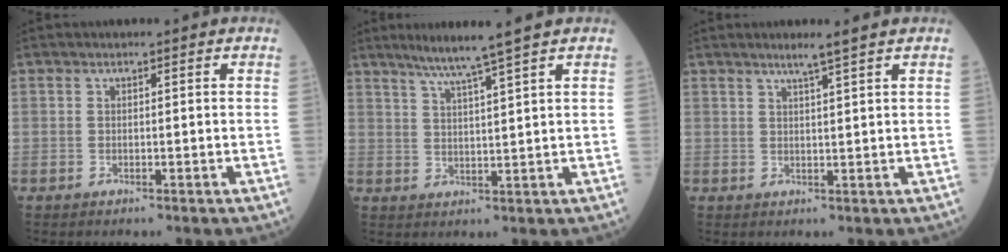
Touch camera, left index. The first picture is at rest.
{"total": 6.2, "force": [4.7, -1.7, 3.6], "torque": [-0.063, -0.003, 0.084]}
{"total": 2.8, "force": [2.0, -0.9, 1.7], "torque": [-0.031, -0.006, 0.038]}